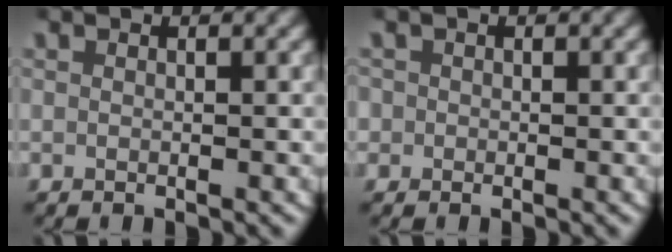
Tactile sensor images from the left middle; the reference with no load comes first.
{"total": 1.3, "force": [0.1, 1.2, 0.2], "torque": [-0.004, 0.000, -0.003]}